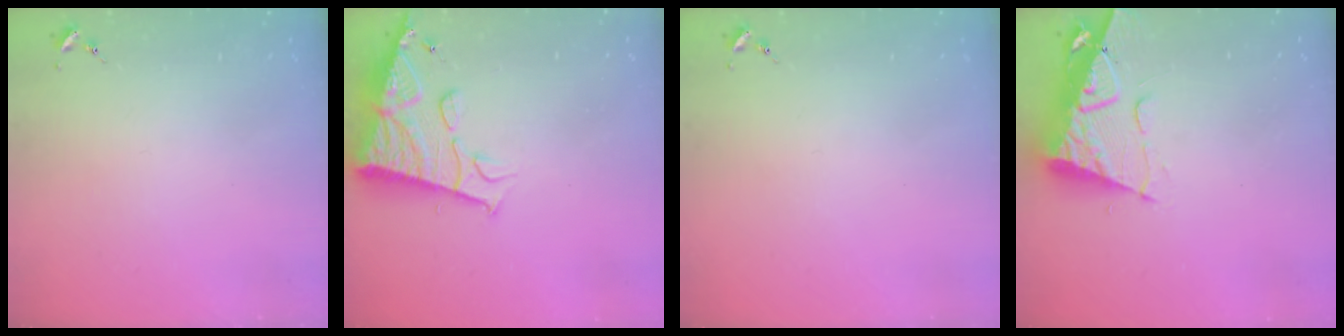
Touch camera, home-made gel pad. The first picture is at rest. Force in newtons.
{"total": 13.2, "press": 13.1, "slide": 1.2}
{"total": 0.0}
{"total": 12.0, "press": 11.9, "slide": 1.3}